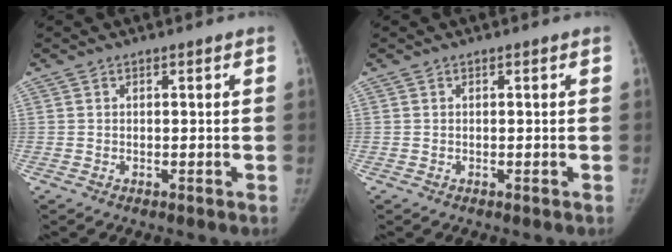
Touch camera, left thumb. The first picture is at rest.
{"total": 0.0}